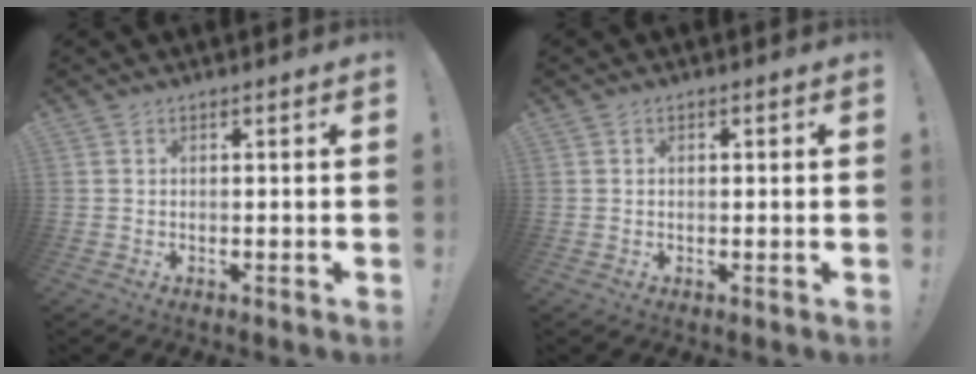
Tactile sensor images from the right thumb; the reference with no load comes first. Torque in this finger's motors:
{"motor_torque": [0.00, 0.21, -0.05, -0.04, 0.07]}